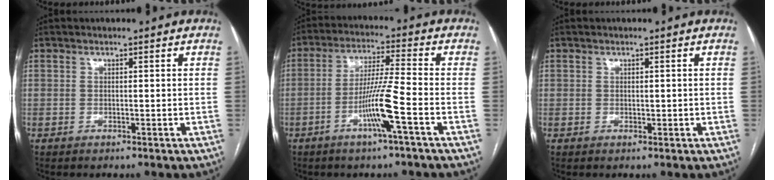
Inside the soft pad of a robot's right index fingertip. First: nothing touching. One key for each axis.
{"total": 8.6, "fx": -3.5, "fy": -1.0, "fz": 7.8, "tx": -0.152, "ty": -0.003, "tz": -0.070}
{"total": 0.7, "fx": 0.1, "fy": 0.5, "fz": 0.4, "tx": -0.005, "ty": -0.001, "tz": 0.003}